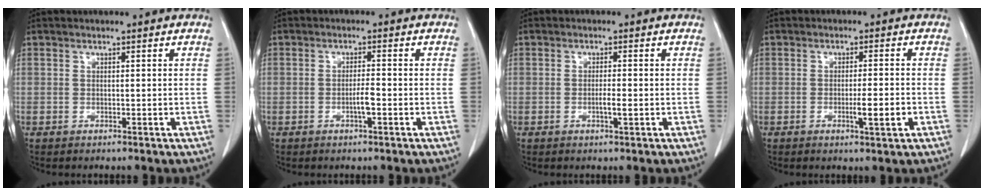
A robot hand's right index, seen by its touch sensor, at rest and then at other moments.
{"total": 2.2, "force": [-0.8, 0.1, 2.0], "torque": [-0.038, 0.000, -0.014]}
{"total": 1.8, "force": [-0.5, 0.1, 1.8], "torque": [-0.034, -0.001, -0.008]}
{"total": 3.9, "force": [-1.3, 0.0, 3.7], "torque": [-0.058, -0.005, -0.018]}